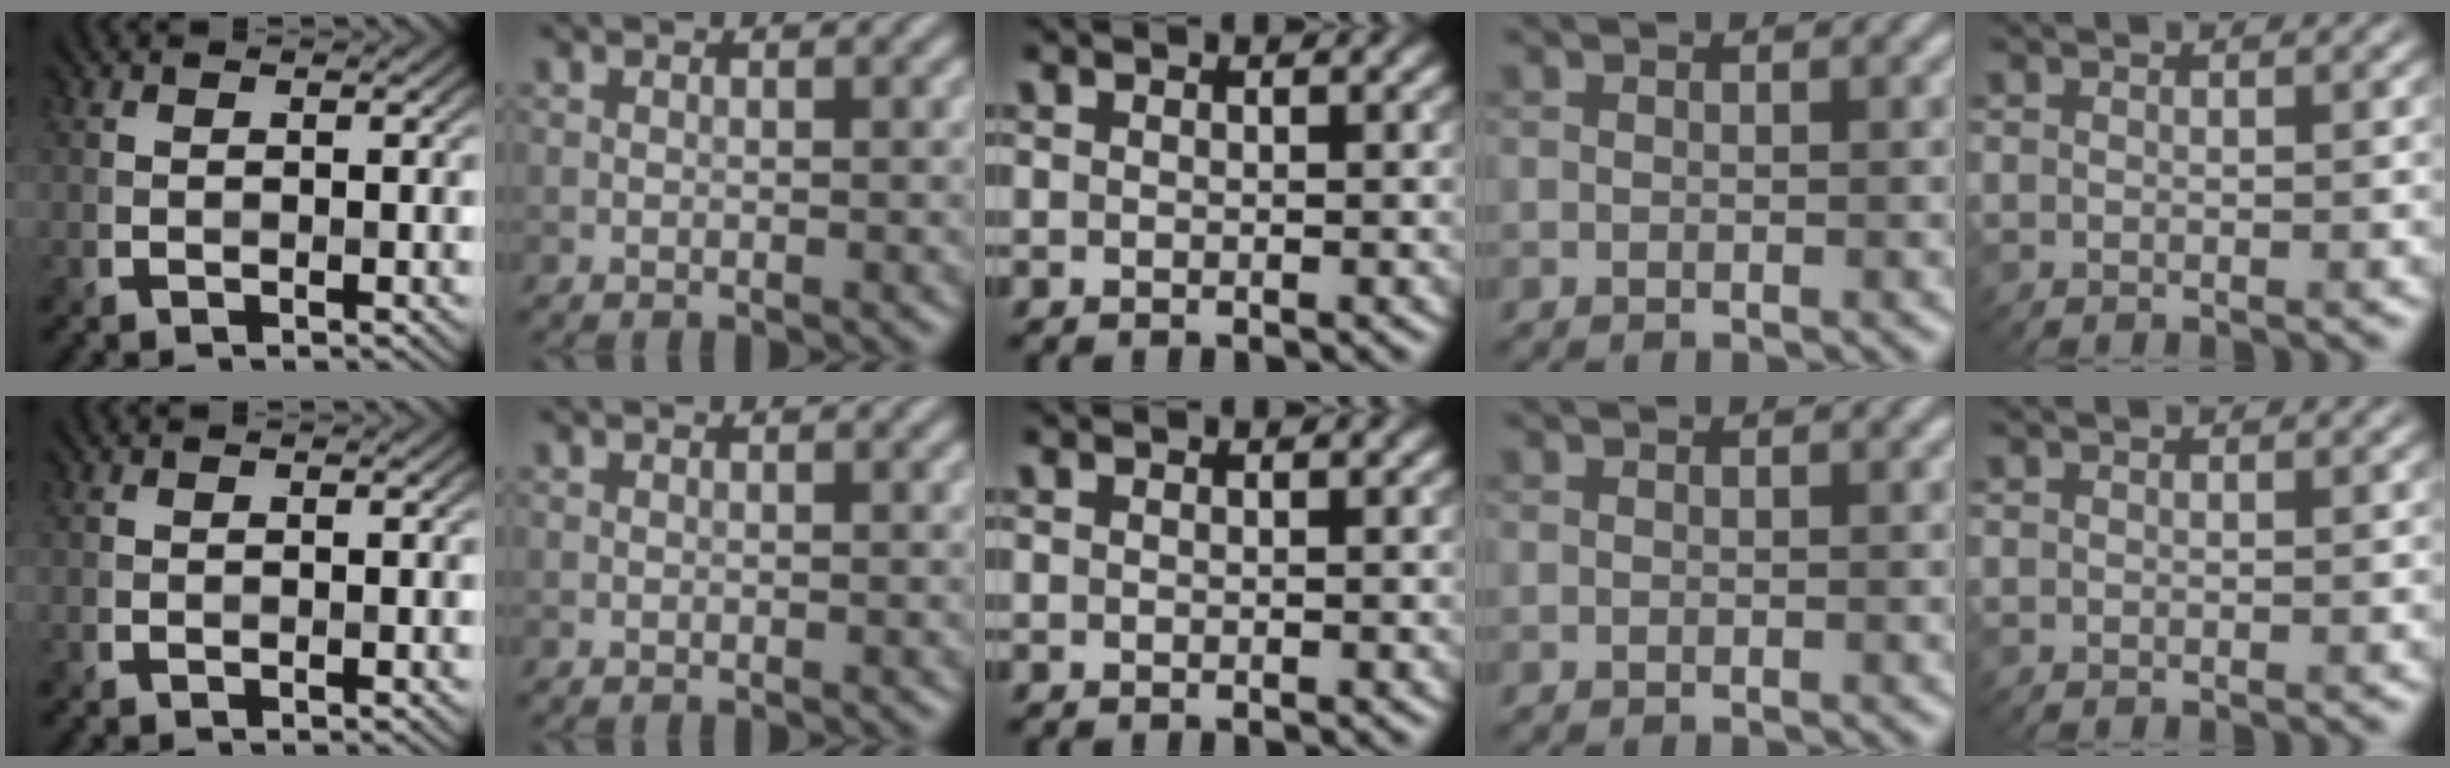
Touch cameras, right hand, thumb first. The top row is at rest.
{}